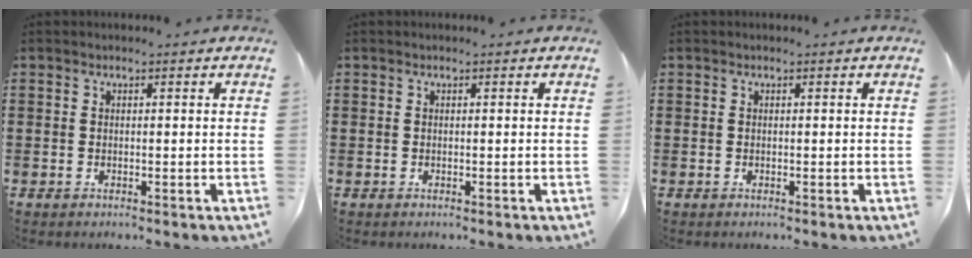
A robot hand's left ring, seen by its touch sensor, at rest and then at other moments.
{"total": 0.0}
{"total": 0.0}